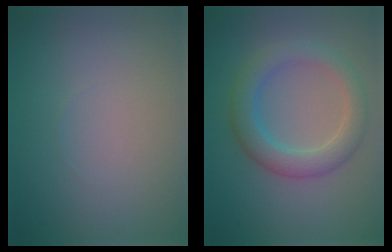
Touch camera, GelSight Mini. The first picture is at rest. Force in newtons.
{"total": 4.1, "press": 4.1, "slide": 0.3}